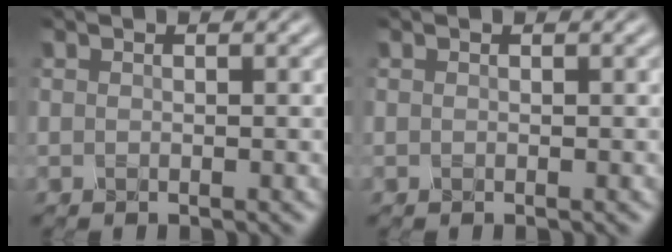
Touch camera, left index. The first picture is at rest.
{"total": 0.0}